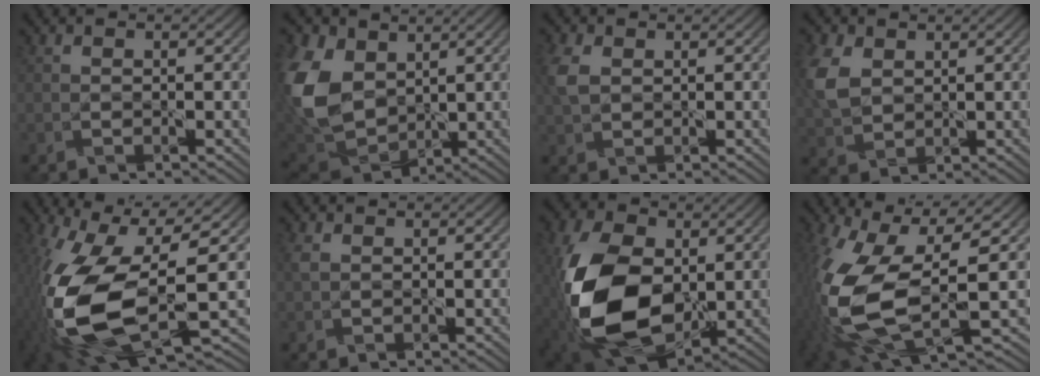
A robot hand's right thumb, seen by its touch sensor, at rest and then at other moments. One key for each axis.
{"total": 14.1, "fx": 3.5, "fy": 9.9, "fz": 9.5, "tx": -0.280, "ty": 0.012, "tz": 0.063}
{"total": 3.6, "fx": 1.0, "fy": 2.5, "fz": 2.5, "tx": -0.074, "ty": 0.007, "tz": 0.018}
{"total": 6.5, "fx": 2.0, "fy": 4.5, "fz": 4.2, "tx": -0.133, "ty": 0.009, "tz": 0.043}
{"total": 17.7, "fx": -3.1, "fy": 8.3, "fz": 15.3, "tx": -0.355, "ty": -0.047, "tz": -0.039}
{"total": 1.3, "fx": 0.4, "fy": 0.8, "fz": 0.9, "tx": -0.026, "ty": 0.004, "tz": 0.009}
{"total": 15.7, "fx": -0.8, "fy": 10.3, "fz": 11.9, "tx": -0.281, "ty": -0.017, "tz": -0.013}
{"total": 16.0, "fx": -1.4, "fy": 7.8, "fz": 13.9, "tx": -0.344, "ty": -0.054, "tz": -0.002}